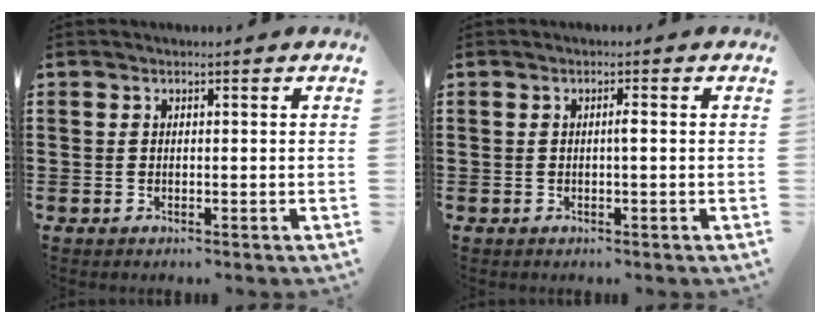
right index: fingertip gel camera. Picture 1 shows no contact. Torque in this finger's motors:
{"motor_torque": [0.22, -0.15, 0.02, 0.04]}